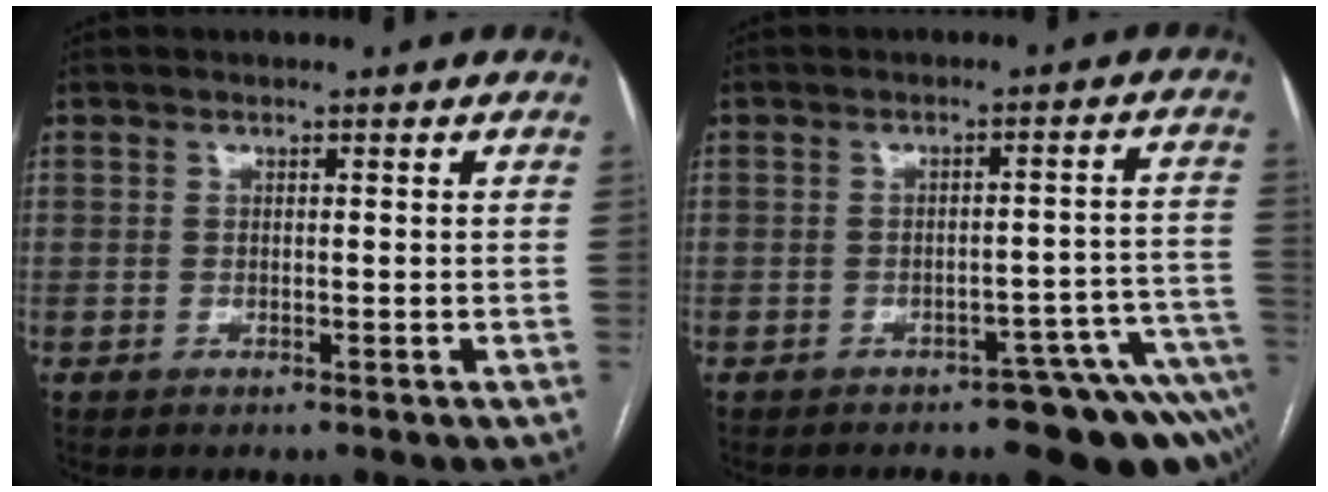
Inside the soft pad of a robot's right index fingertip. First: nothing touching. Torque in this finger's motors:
{"motor_torque": [0.89, -0.87, 0.54, 0.02]}